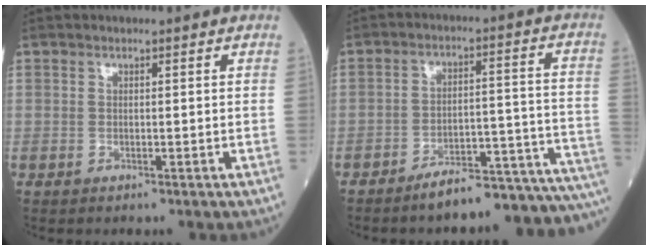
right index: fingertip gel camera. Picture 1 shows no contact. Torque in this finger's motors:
{"motor_torque": [0.20, -0.78, 0.19, 0.01]}